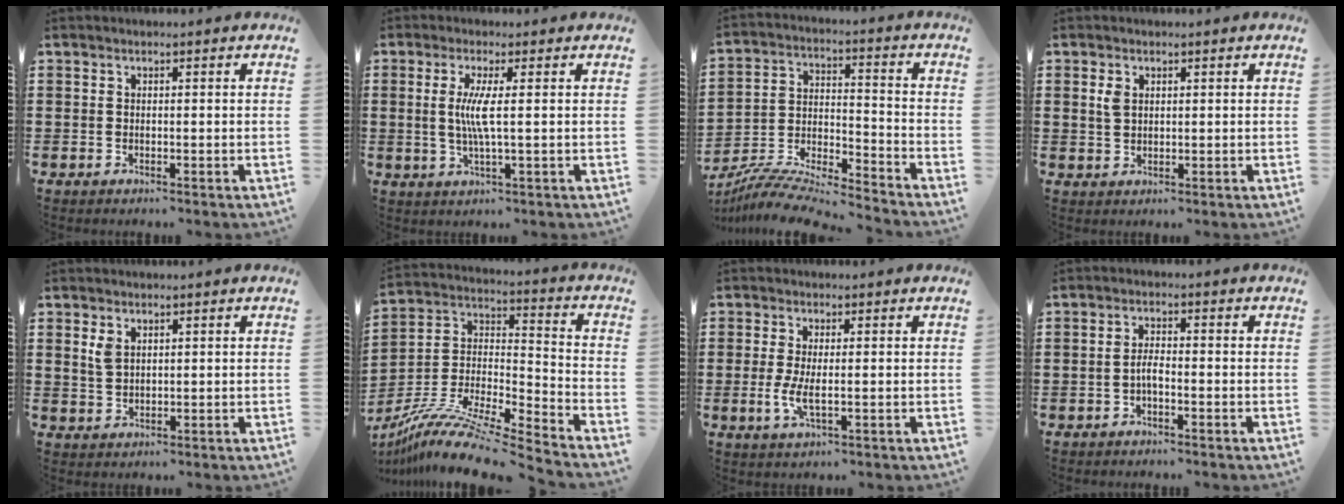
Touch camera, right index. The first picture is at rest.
{"total": 4.9, "force": [0.2, -0.1, 4.9], "torque": [-0.100, -0.012, -0.001]}
{"total": 9.3, "force": [-8.9, 0.5, 2.6], "torque": [-0.058, 0.002, -0.179]}
{"total": 2.2, "force": [0.8, 1.3, 1.5], "torque": [-0.034, 0.005, 0.015]}
{"total": 2.5, "force": [1.4, 1.4, 1.6], "torque": [-0.035, 0.004, 0.025]}
{"total": 12.1, "force": [-10.4, 0.7, 6.1], "torque": [-0.127, 0.004, -0.209]}
{"total": 3.7, "force": [-0.4, 1.0, 3.5], "torque": [-0.078, -0.005, -0.011]}
{"total": 2.3, "force": [-1.1, 0.5, 1.9], "torque": [-0.044, -0.004, -0.023]}